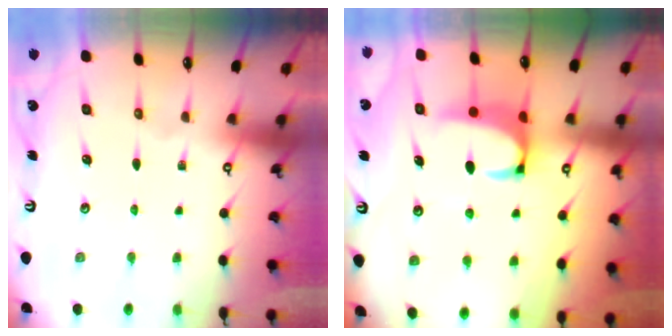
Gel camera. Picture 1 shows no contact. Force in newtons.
{"total": 2.4, "press": 2.2, "slide": 0.9}